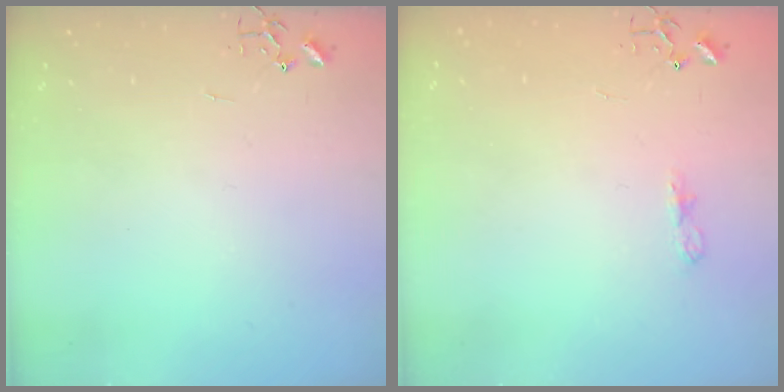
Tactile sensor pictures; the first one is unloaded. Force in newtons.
{"total": 6.2, "press": 6.2, "slide": 0.8}